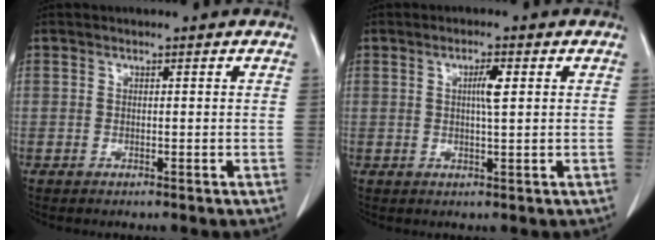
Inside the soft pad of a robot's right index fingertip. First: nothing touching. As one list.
[{"total": 2.9, "force": [0.8, 0.2, 2.8], "torque": [-0.051, 0.000, 0.013]}]